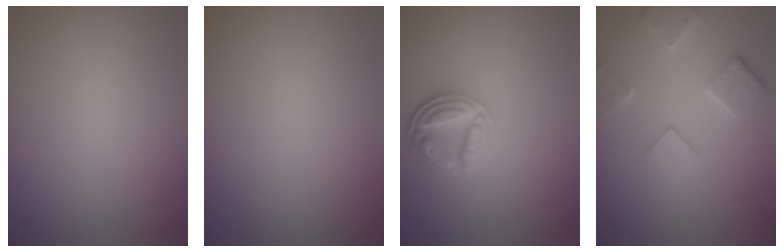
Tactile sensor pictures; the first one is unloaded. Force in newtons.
{"total": 0.0}
{"total": 4.1, "press": 3.2, "slide": 2.6}
{"total": 3.7, "press": 2.9, "slide": 2.3}